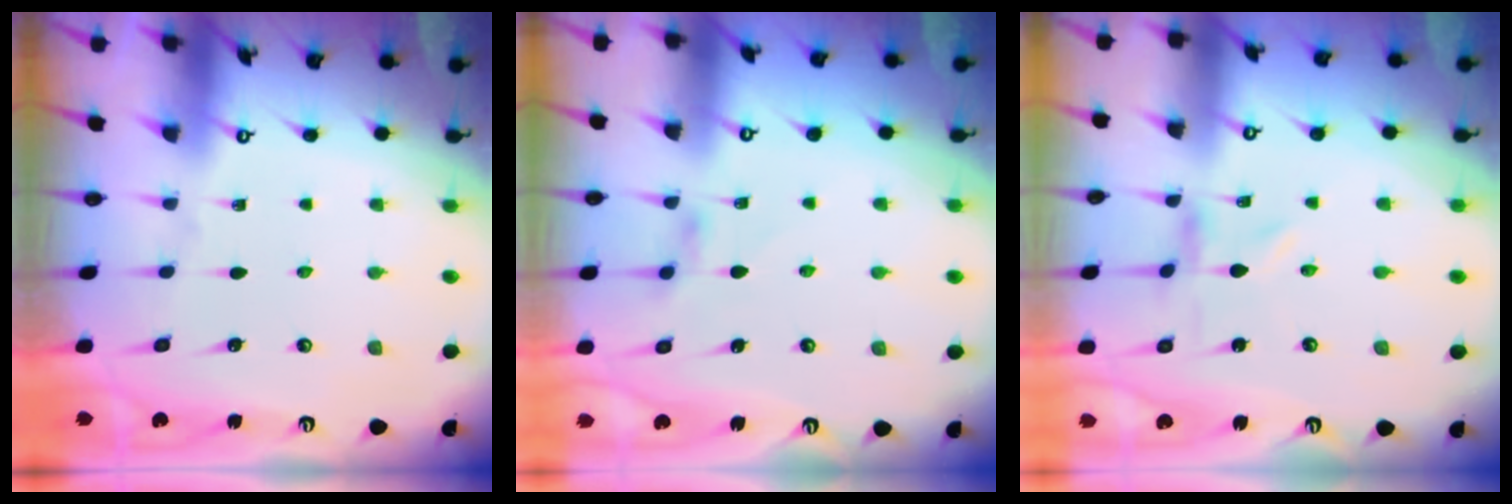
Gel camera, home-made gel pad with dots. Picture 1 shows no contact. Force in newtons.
{"total": 1.6, "press": 1.6, "slide": 0.4}
{"total": 0.0}